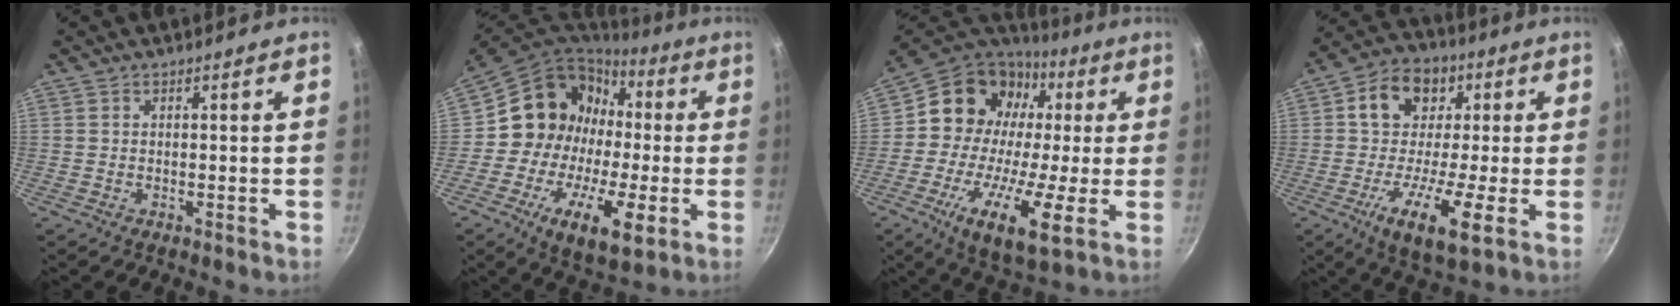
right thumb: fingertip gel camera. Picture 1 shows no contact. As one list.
[{"total": 19.7, "force": [-1.4, 14.8, 12.9], "torque": [-0.187, 0.036, -0.029]}, {"total": 21.9, "force": [0.1, 14.5, 16.3], "torque": [-0.254, 0.024, -0.016]}, {"total": 16.1, "force": [-0.8, 9.8, 12.8], "torque": [-0.185, 0.028, -0.034]}]